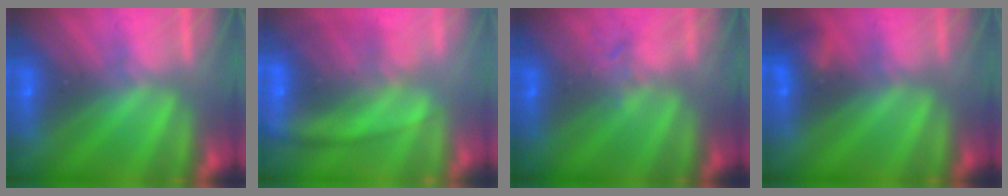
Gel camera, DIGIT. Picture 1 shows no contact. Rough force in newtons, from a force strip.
{"total": 9.1}
{"total": 1.7}
{"total": 2.2}